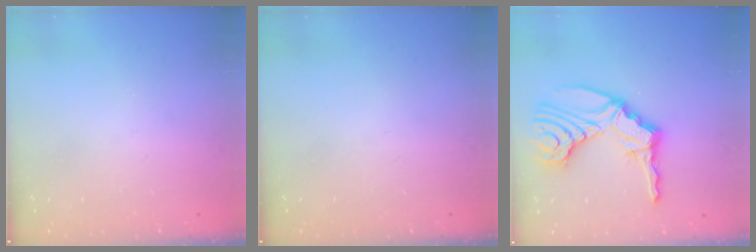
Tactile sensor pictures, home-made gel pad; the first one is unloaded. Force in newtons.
{"total": 0.0}
{"total": 16.9, "press": 16.7, "slide": 2.1}